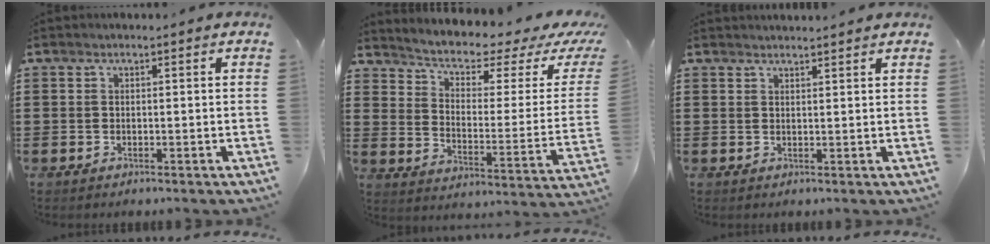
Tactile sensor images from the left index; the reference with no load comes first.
{"total": 3.5, "force": [2.2, 1.3, 2.4], "torque": [-0.060, -0.020, 0.029]}
{"total": 1.4, "force": [1.4, -0.1, 0.1], "torque": [-0.005, 0.000, 0.028]}